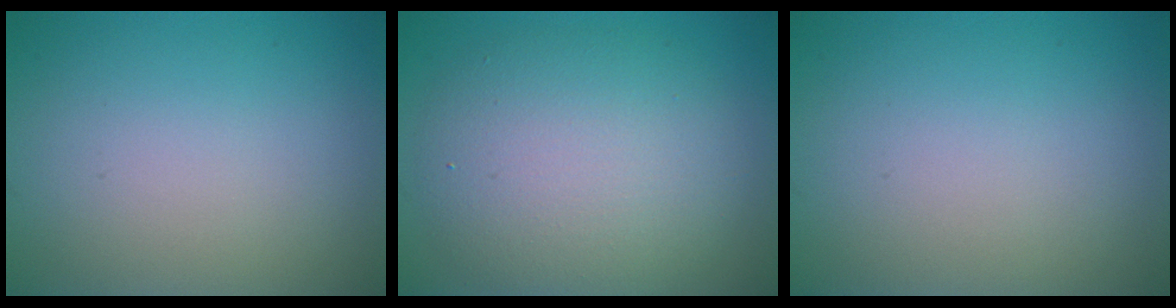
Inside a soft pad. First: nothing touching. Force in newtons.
{"total": 7.4, "press": 7.4, "slide": 0.4}
{"total": 0.0}